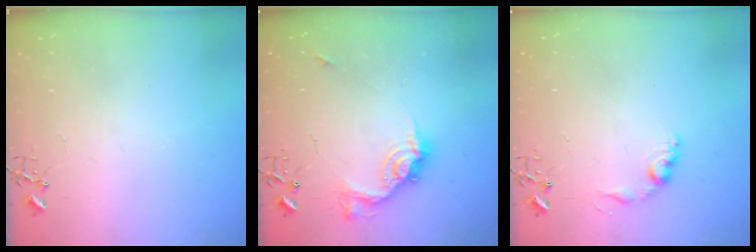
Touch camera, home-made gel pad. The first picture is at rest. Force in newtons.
{"total": 14.2, "press": 14.2, "slide": 1.3}
{"total": 8.6, "press": 8.6, "slide": 0.4}